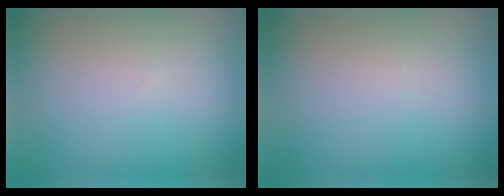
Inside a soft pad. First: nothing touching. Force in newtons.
{"total": 0.0}